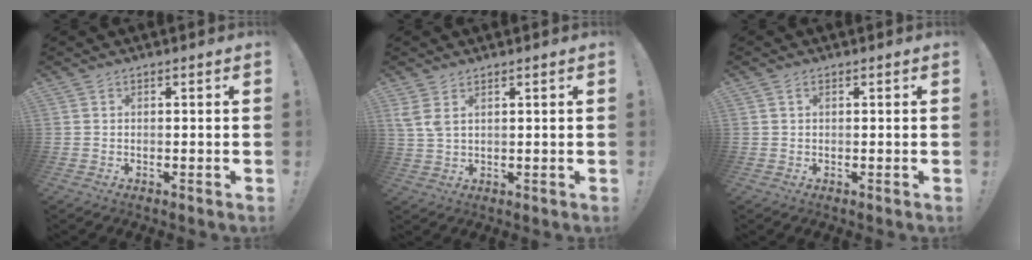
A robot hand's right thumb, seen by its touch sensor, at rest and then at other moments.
{"total": 3.8, "force": [2.0, 1.7, 2.8], "torque": [-0.052, -0.008, 0.038]}
{"total": 0.9, "force": [0.3, 0.6, 0.6], "torque": [-0.004, 0.001, 0.004]}